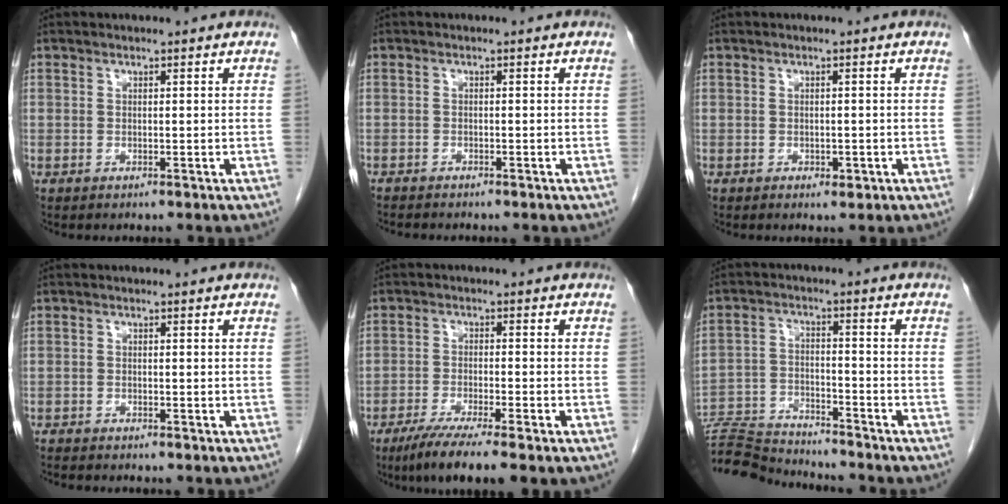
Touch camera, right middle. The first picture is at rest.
{"total": 2.5, "force": [-2.3, 0.6, 0.8], "torque": [-0.014, -0.004, -0.034]}
{"total": 1.3, "force": [-0.5, 0.7, 0.9], "torque": [-0.013, -0.001, -0.002]}
{"total": 3.8, "force": [-3.5, 0.6, 1.4], "torque": [-0.019, -0.008, -0.053]}
{"total": 7.9, "force": [-5.6, -0.1, 5.5], "torque": [-0.093, -0.021, -0.093]}
{"total": 12.7, "force": [-12.5, 0.3, 2.1], "torque": [-0.037, 0.007, -0.217]}